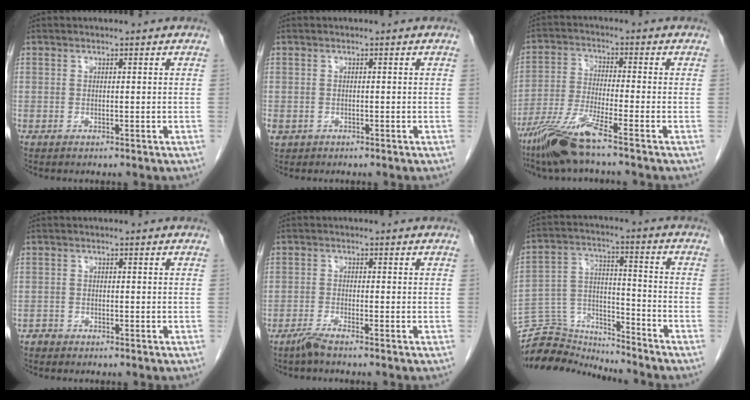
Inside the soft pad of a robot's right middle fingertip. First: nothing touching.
{"total": 1.9, "force": [-0.9, 1.5, 0.5], "torque": [-0.012, 0.001, -0.012]}
{"total": 9.0, "force": [-6.4, -0.6, 6.2], "torque": [-0.131, -0.031, -0.126]}
{"total": 1.1, "force": [-1.0, 0.5, -0.1], "torque": [0.000, 0.002, -0.020]}
{"total": 2.3, "force": [-1.9, -0.3, 1.1], "torque": [-0.033, -0.006, -0.042]}
{"total": 11.0, "force": [-10.9, 1.3, -0.8], "torque": [0.012, 0.045, -0.199]}